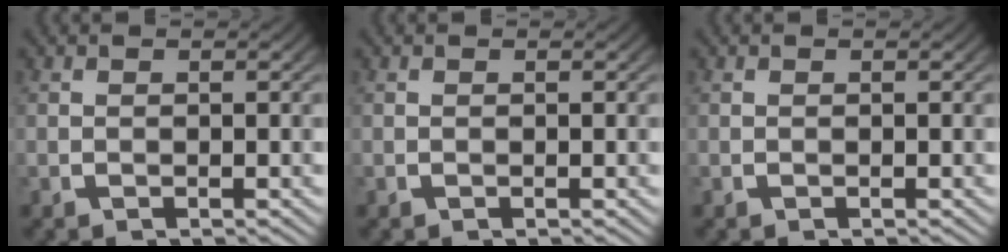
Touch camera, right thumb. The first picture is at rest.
{"total": 0.0}
{"total": 0.0}